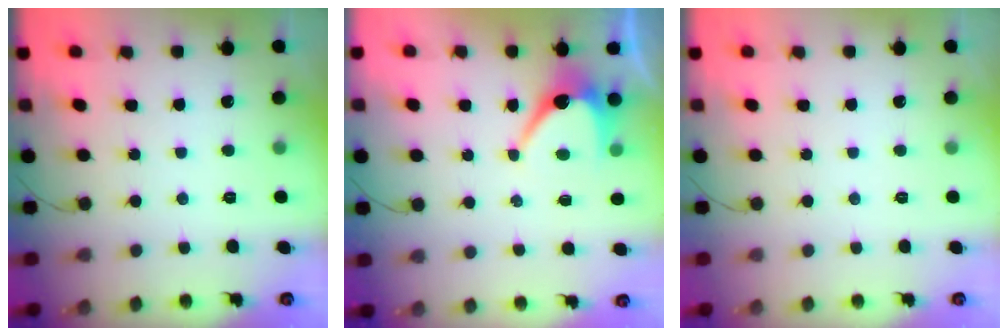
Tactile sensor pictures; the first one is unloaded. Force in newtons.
{"total": 6.8, "press": 6.8, "slide": 0.7}
{"total": 0.0}